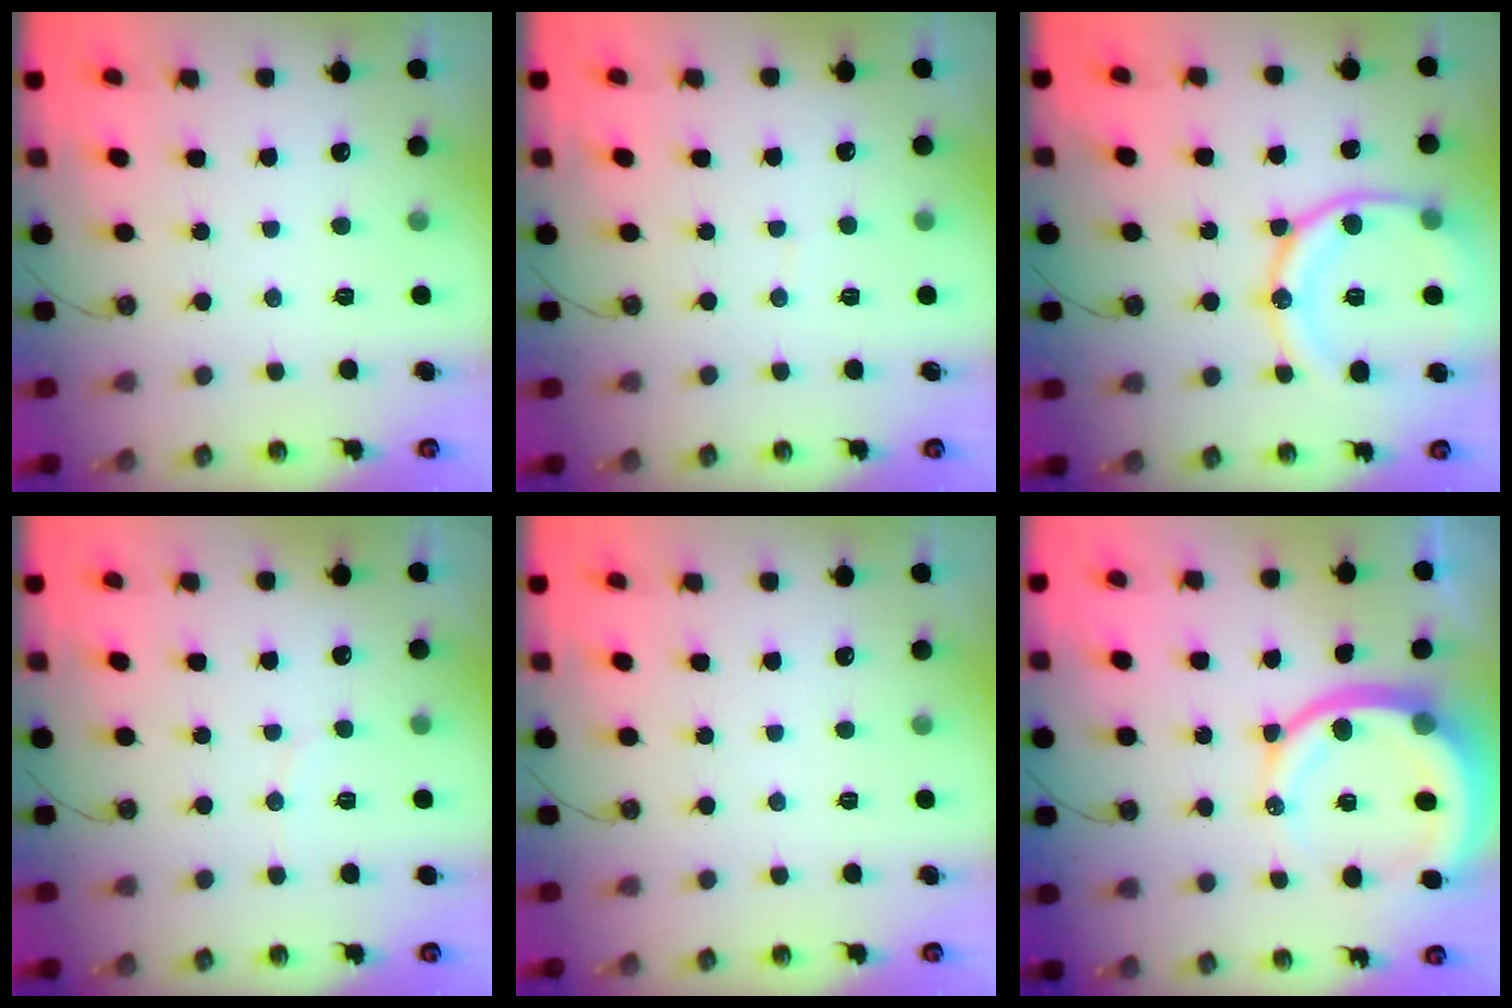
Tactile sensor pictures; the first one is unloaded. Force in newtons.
{"total": 2.3, "press": 2.3, "slide": 0.3}
{"total": 18.0, "press": 17.9, "slide": 2.1}
{"total": 3.6, "press": 3.6, "slide": 0.5}
{"total": 0.0}
{"total": 14.4, "press": 14.3, "slide": 1.9}